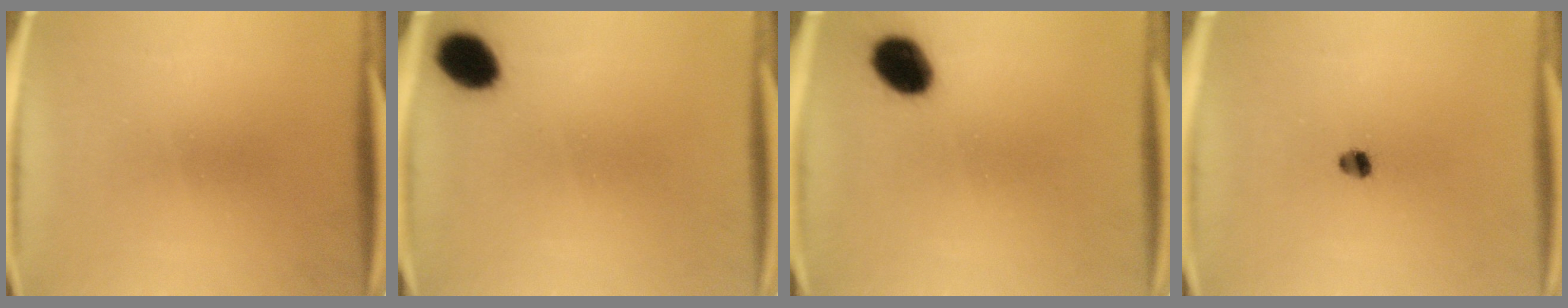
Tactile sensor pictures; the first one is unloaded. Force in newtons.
{"total": 7.0}
{"total": 8.6}
{"total": 2.3}